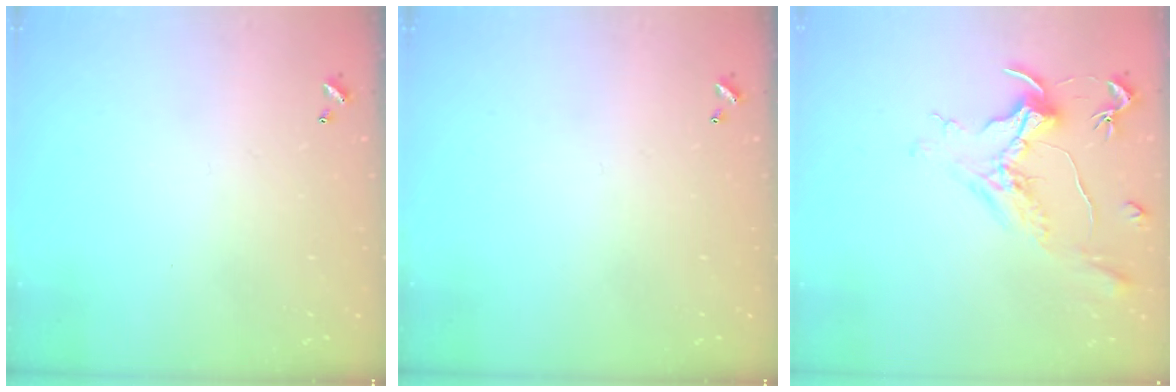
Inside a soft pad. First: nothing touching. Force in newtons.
{"total": 0.0}
{"total": 1.5, "press": 1.3, "slide": 0.8}